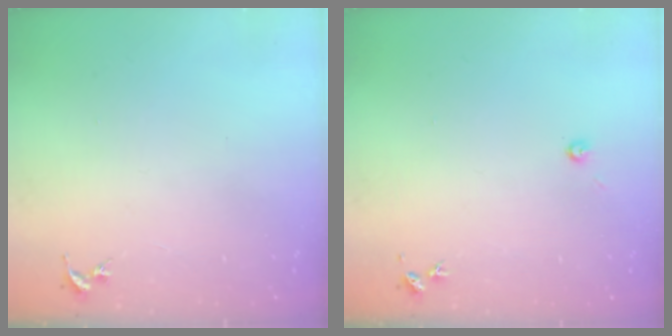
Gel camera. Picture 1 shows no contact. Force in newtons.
{"total": 2.7, "press": 2.7, "slide": 0.2}